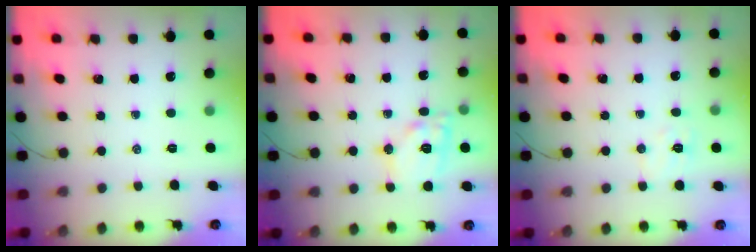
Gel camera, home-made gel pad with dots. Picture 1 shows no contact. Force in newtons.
{"total": 11.8, "press": 11.7, "slide": 1.5}
{"total": 5.4, "press": 5.4, "slide": 0.9}